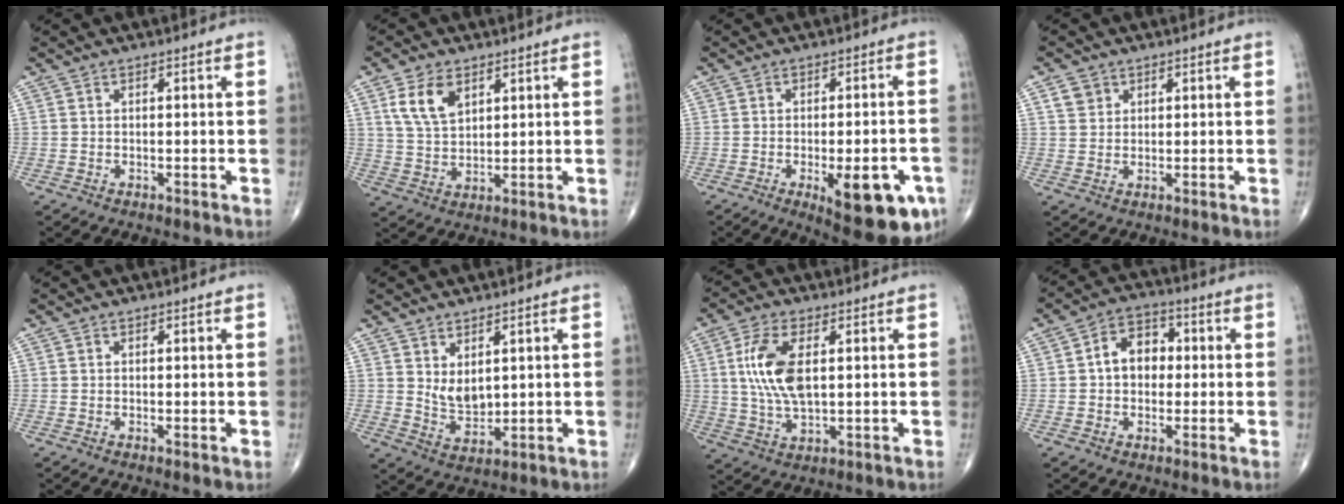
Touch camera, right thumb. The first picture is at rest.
{"total": 7.9, "force": [3.7, 4.6, 5.2], "torque": [-0.087, -0.015, 0.078]}
{"total": 14.8, "force": [-5.8, 5.2, 12.6], "torque": [-0.123, 0.011, -0.061]}
{"total": 3.0, "force": [1.5, 2.4, 0.9], "torque": [-0.004, -0.005, 0.026]}
{"total": 0.5, "force": [0.1, 0.1, 0.5], "torque": [-0.012, -0.004, -0.001]}
{"total": 5.2, "force": [1.9, 2.9, 3.9], "torque": [-0.058, -0.026, 0.046]}
{"total": 11.0, "force": [2.1, 5.2, 9.5], "torque": [-0.197, -0.004, 0.042]}
{"total": 8.0, "force": [0.5, 5.9, 5.3], "torque": [-0.053, 0.020, -0.002]}